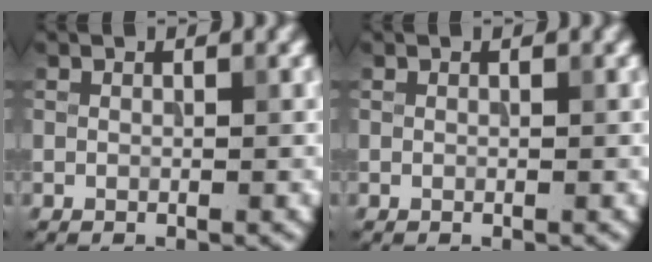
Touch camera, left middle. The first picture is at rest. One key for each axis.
{"total": 0.0}